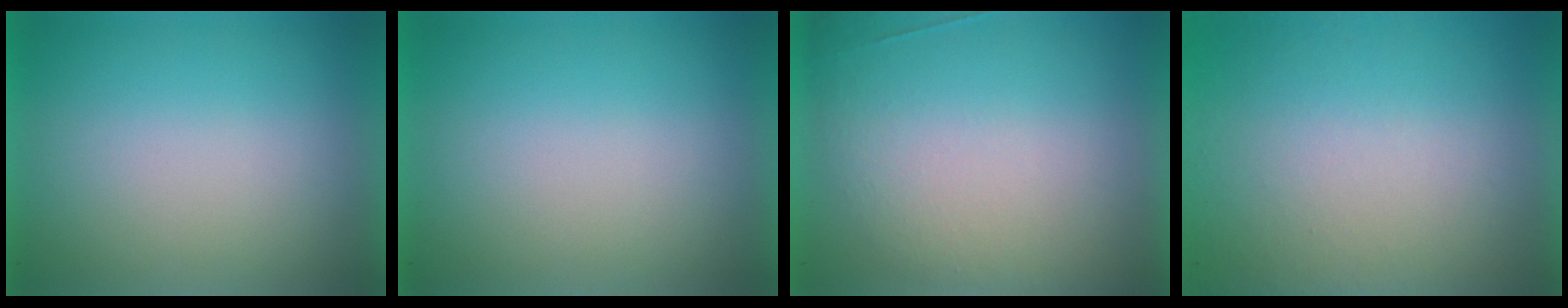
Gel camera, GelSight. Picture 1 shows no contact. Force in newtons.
{"total": 0.0}
{"total": 2.6}
{"total": 8.5}